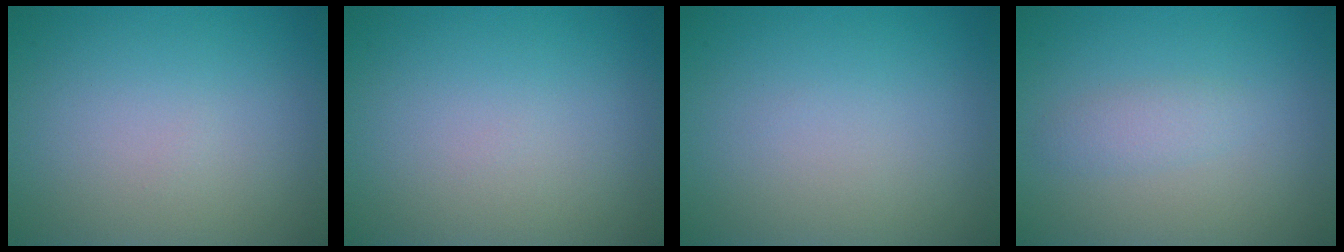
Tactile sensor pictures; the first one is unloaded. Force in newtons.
{"total": 0.0}
{"total": 0.0}
{"total": 1.4, "press": 1.4, "slide": 0.0}